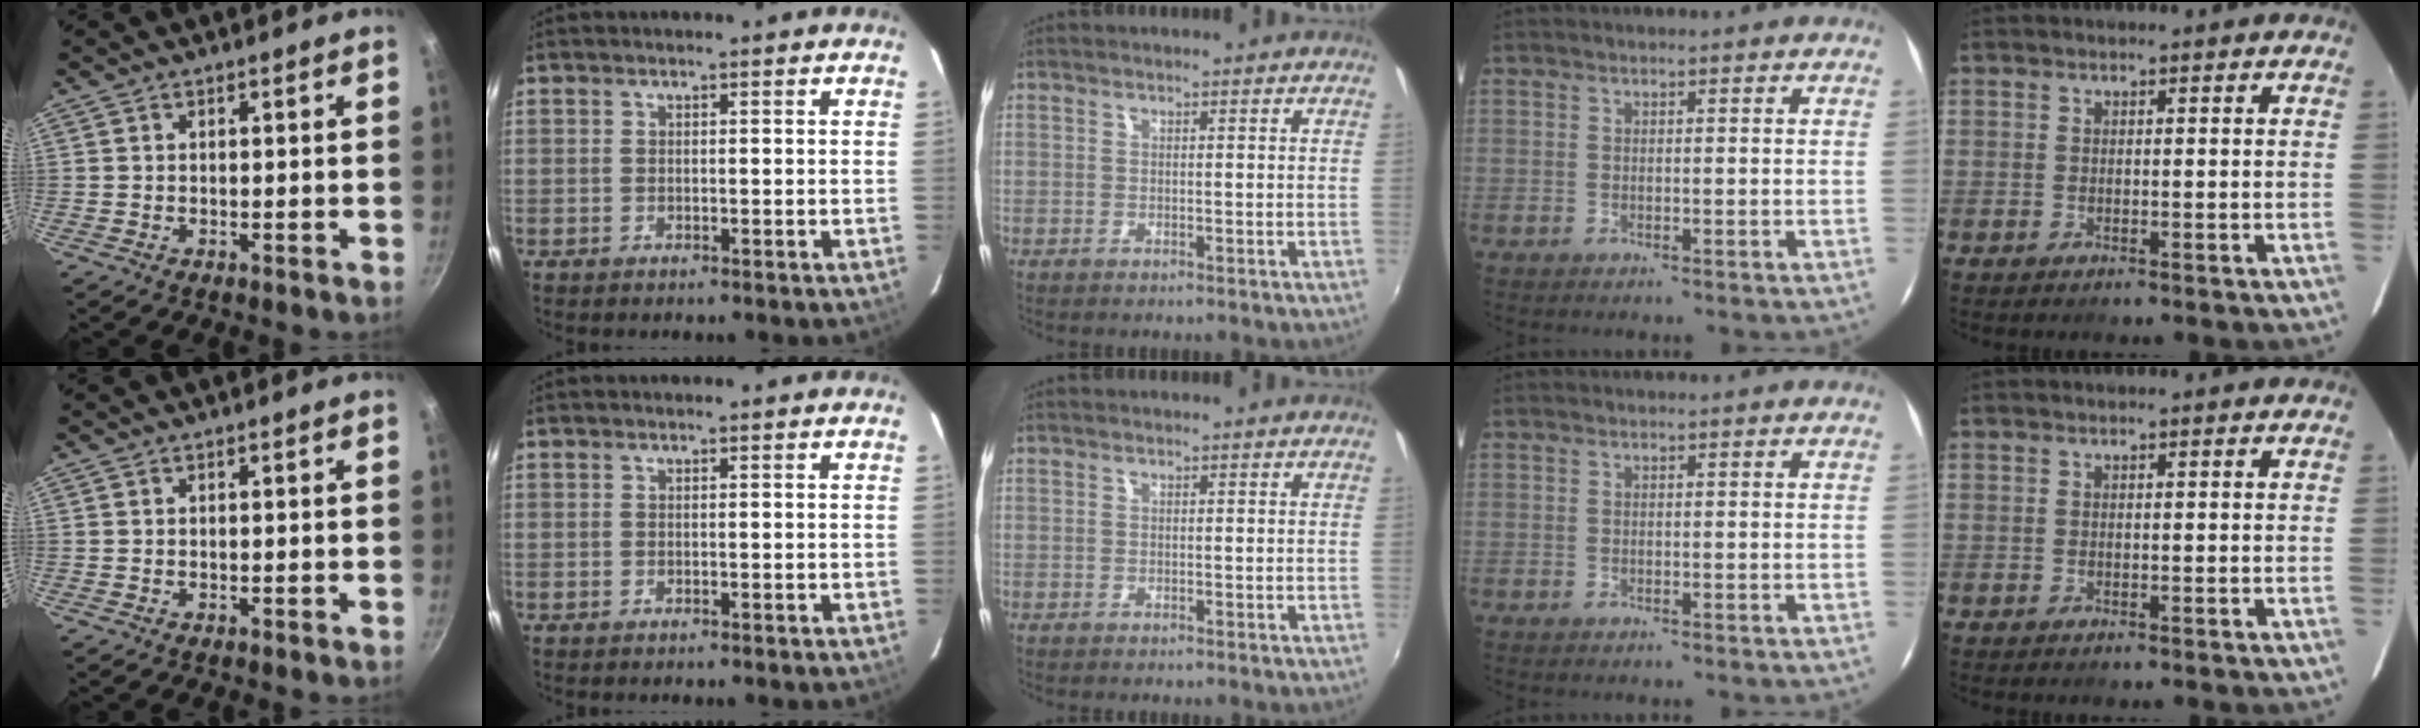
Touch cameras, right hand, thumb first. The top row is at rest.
{}